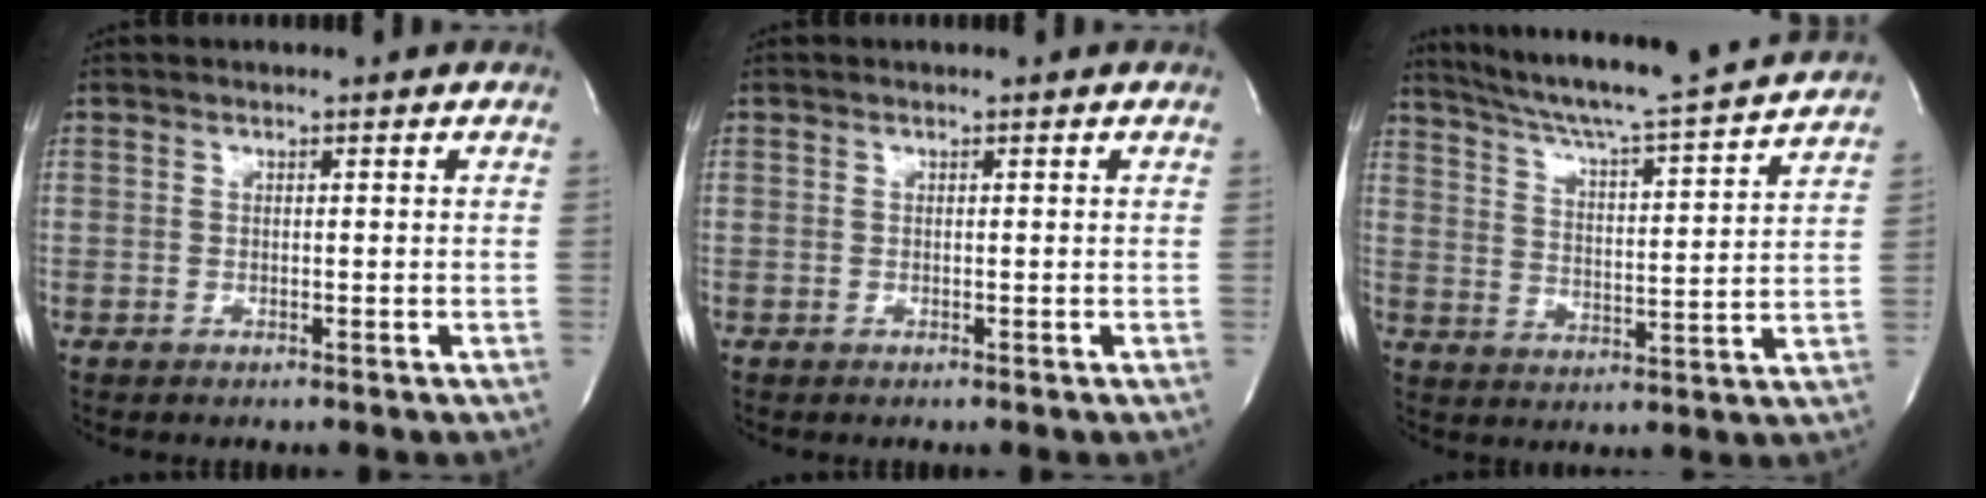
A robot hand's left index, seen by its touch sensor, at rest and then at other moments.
{"total": 0.0}
{"total": 19.0, "force": [17.3, -0.6, 7.7], "torque": [-0.133, -0.020, 0.248]}